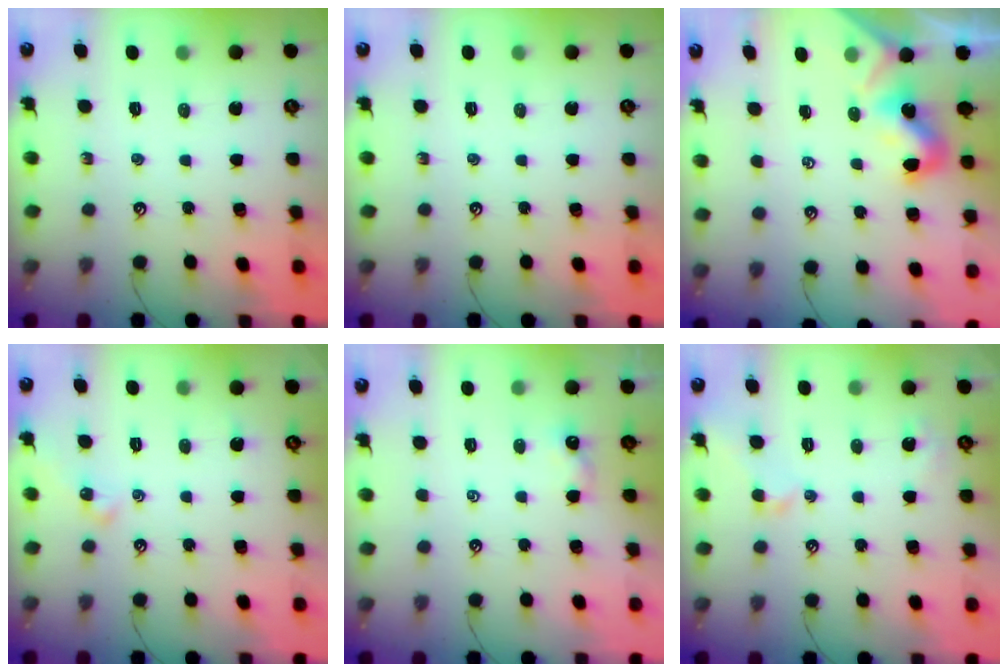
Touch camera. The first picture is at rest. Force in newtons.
{"total": 0.0}
{"total": 2.1, "press": 2.1, "slide": 0.4}
{"total": 2.6, "press": 2.6, "slide": 0.6}
{"total": 1.4, "press": 1.3, "slide": 0.3}
{"total": 2.0, "press": 1.9, "slide": 0.5}